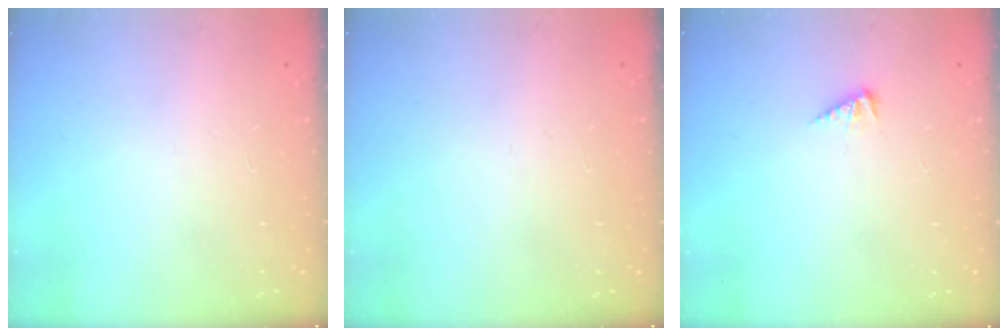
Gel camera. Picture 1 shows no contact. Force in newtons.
{"total": 0.0}
{"total": 2.7, "press": 2.7, "slide": 0.5}